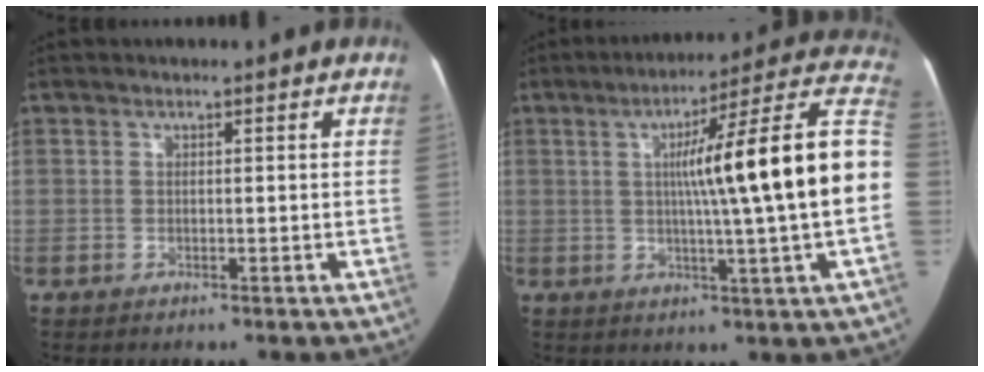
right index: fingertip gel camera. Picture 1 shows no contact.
{"total": 20.1, "force": [1.0, -1.4, 20.1], "torque": [-0.251, 0.025, 0.002]}